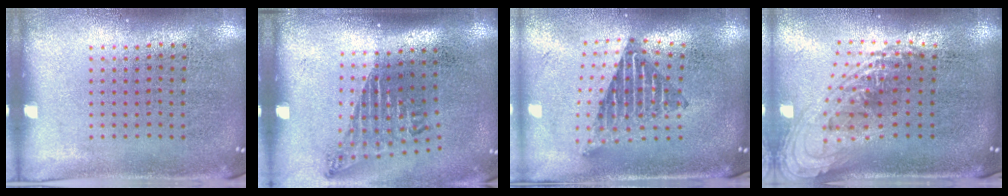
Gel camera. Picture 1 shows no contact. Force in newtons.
{"total": 1.7, "press": 1.1, "slide": 1.3}
{"total": 2.2, "press": 1.6, "slide": 1.4}
{"total": 2.1, "press": 1.7, "slide": 1.3}